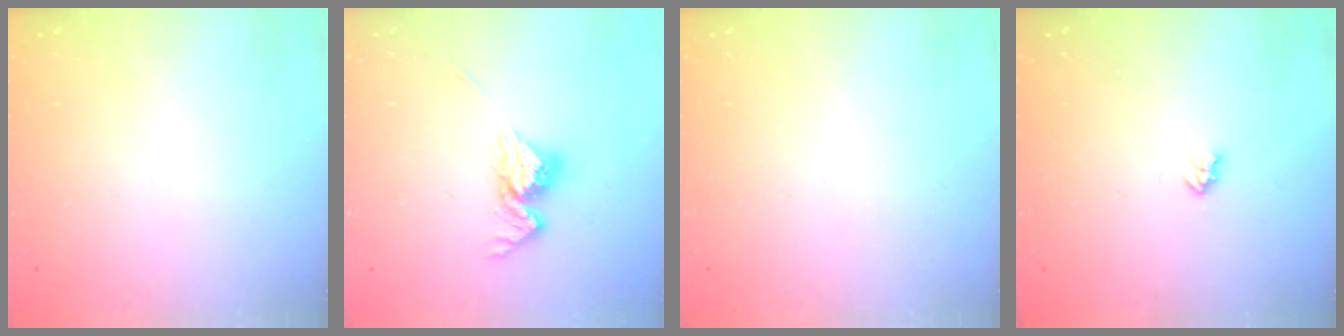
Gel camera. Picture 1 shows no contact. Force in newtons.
{"total": 10.7, "press": 10.6, "slide": 0.8}
{"total": 0.0}
{"total": 2.4, "press": 2.4, "slide": 0.4}